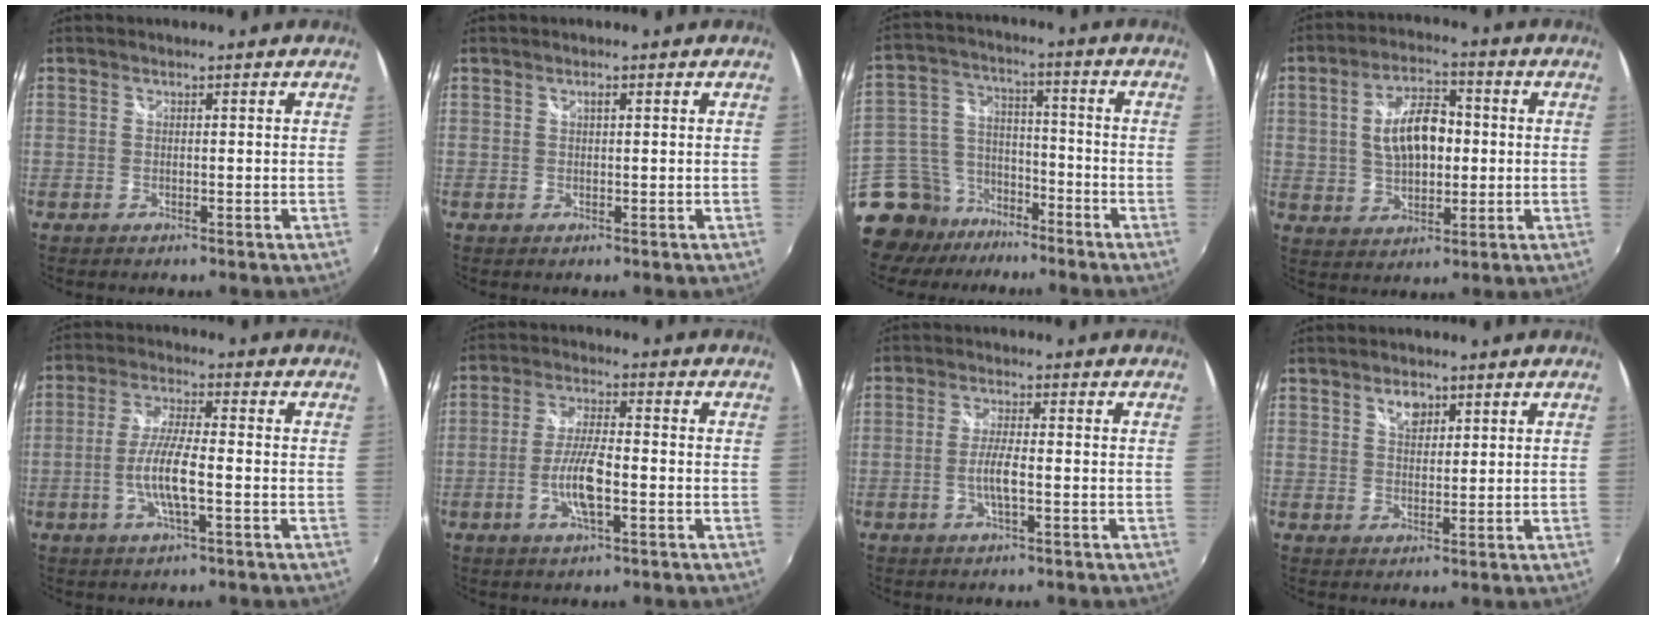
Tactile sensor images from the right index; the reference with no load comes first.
{"total": 0.7, "force": [0.3, 0.3, 0.6], "torque": [-0.009, 0.003, 0.004]}
{"total": 16.6, "force": [-12.6, 9.7, 4.6], "torque": [-0.147, 0.027, -0.213]}
{"total": 11.0, "force": [0.9, 6.1, 9.1], "torque": [-0.166, 0.016, 0.021]}
{"total": 7.9, "force": [-2.2, 1.1, 7.5], "torque": [-0.151, -0.003, -0.043]}
{"total": 7.7, "force": [-2.4, 1.7, 7.1], "torque": [-0.143, -0.002, -0.048]}
{"total": 4.1, "force": [-1.2, 0.4, 3.9], "torque": [-0.077, -0.003, -0.023]}
{"total": 3.7, "force": [2.1, 2.3, 1.9], "torque": [-0.024, 0.006, 0.038]}